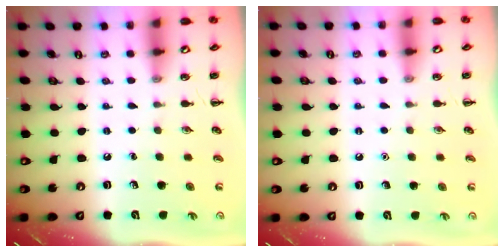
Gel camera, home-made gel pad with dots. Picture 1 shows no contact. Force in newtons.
{"total": 1.6, "press": 1.6, "slide": 0.1}